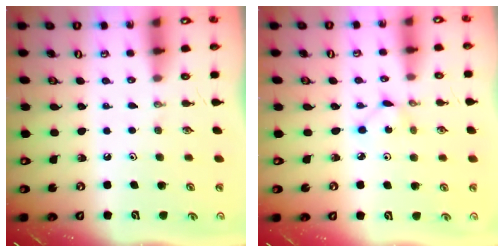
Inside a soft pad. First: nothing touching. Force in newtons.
{"total": 2.2, "press": 2.2, "slide": 0.3}